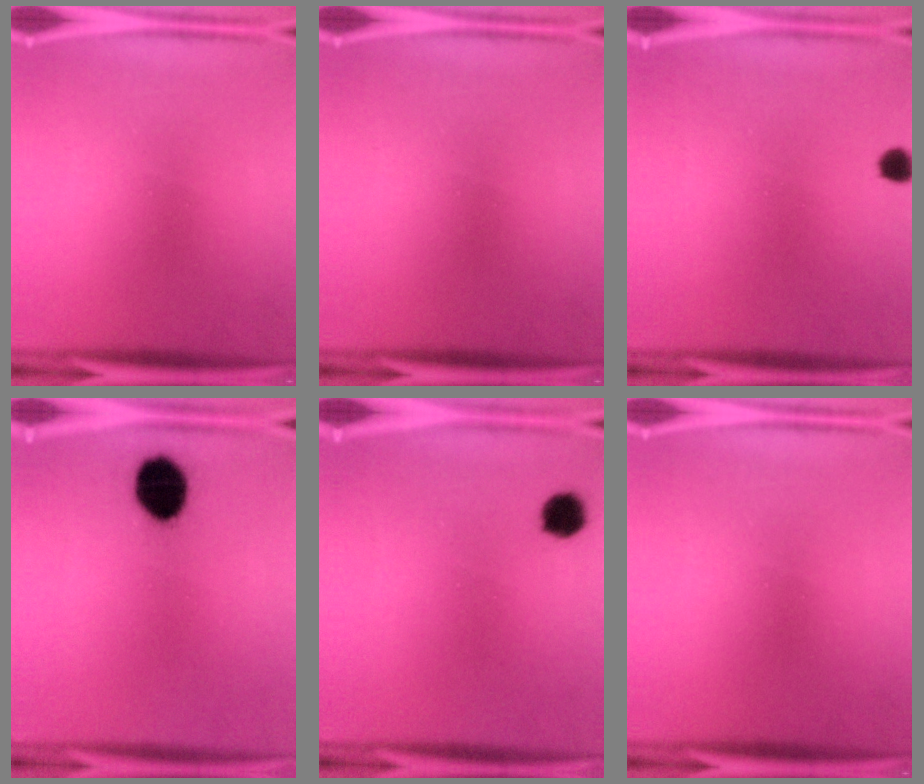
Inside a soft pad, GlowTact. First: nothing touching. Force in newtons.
{"total": 0.0}
{"total": 2.1}
{"total": 10.4}
{"total": 4.1}
{"total": 0.0}